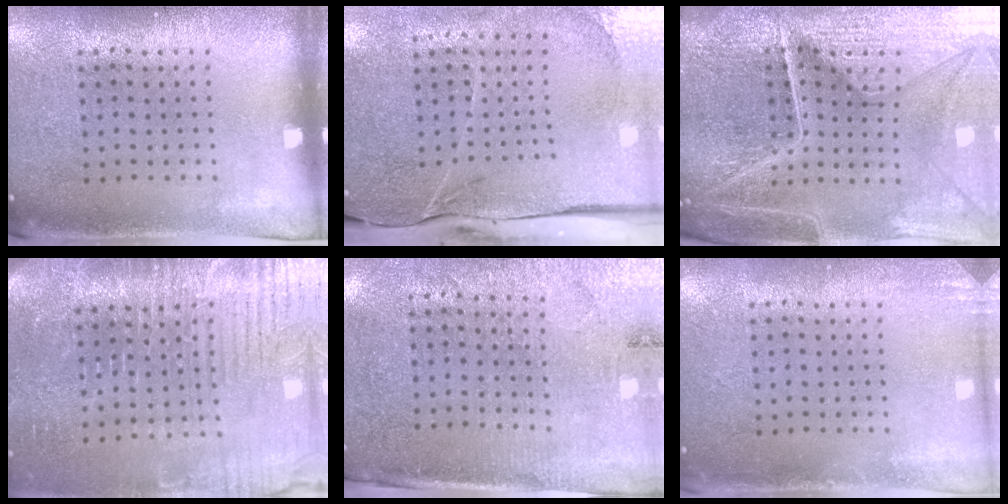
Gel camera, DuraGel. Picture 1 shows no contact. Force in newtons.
{"total": 4.1, "press": 3.4, "slide": 2.3}
{"total": 6.5, "press": 5.7, "slide": 3.1}
{"total": 4.5, "press": 4.1, "slide": 1.7}
{"total": 2.7, "press": 2.5, "slide": 1.1}
{"total": 1.3, "press": 1.3, "slide": 0.1}